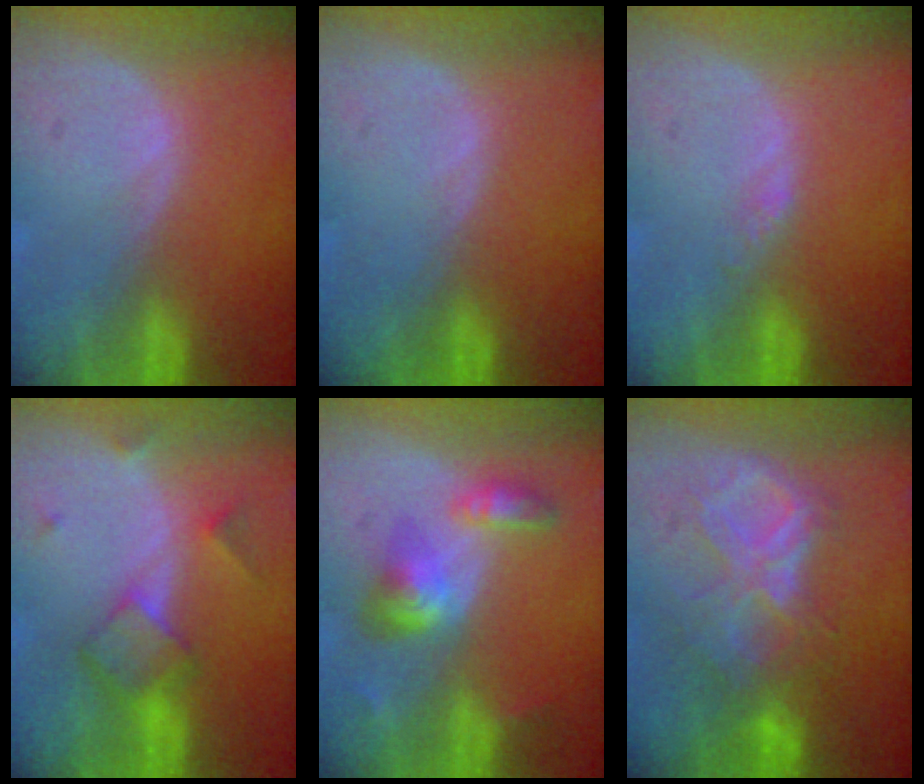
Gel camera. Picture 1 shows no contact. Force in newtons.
{"total": 0.5, "press": 0.0, "slide": 0.5}
{"total": 1.1, "press": 1.1, "slide": 0.1}
{"total": 5.6, "press": 5.4, "slide": 1.2}
{"total": 6.3, "press": 5.8, "slide": 2.4}
{"total": 8.5, "press": 7.5, "slide": 3.9}